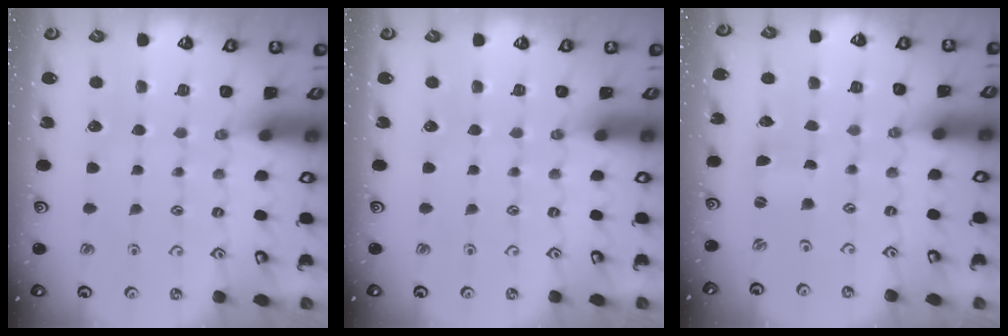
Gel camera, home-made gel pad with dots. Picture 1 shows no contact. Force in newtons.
{"total": 0.0}
{"total": 0.0}